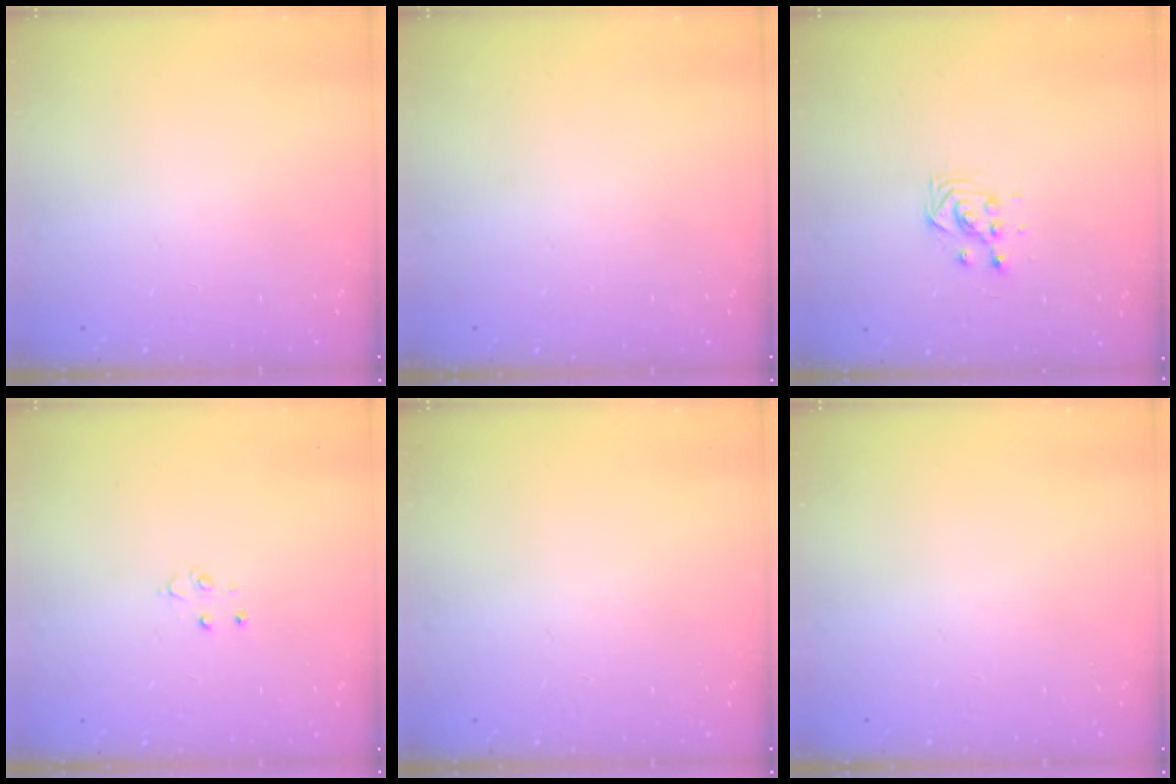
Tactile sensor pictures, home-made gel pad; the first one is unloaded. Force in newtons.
{"total": 0.0}
{"total": 3.6, "press": 3.6, "slide": 0.4}
{"total": 2.8, "press": 2.8, "slide": 0.3}
{"total": 0.0}
{"total": 0.0}